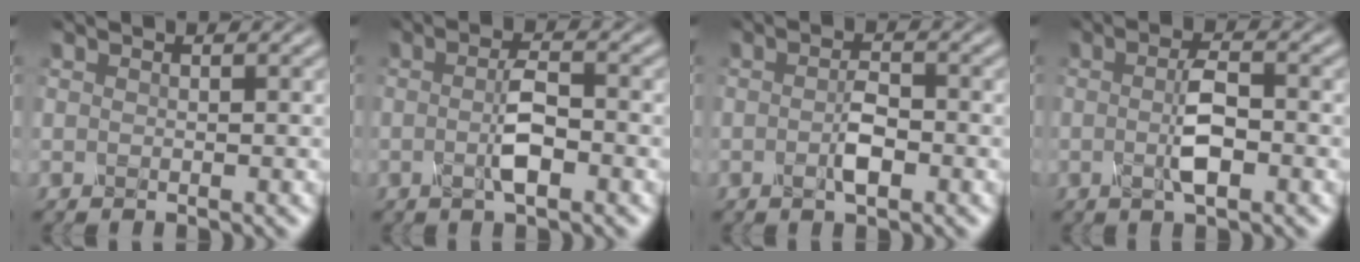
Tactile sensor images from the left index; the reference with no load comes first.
{"total": 2.5, "force": [-0.6, 0.4, 2.4], "torque": [-0.049, 0.006, -0.016]}
{"total": 1.8, "force": [-0.6, 0.4, 1.6], "torque": [-0.035, 0.005, -0.015]}
{"total": 2.7, "force": [-0.4, 0.6, 2.7], "torque": [-0.055, 0.005, -0.012]}